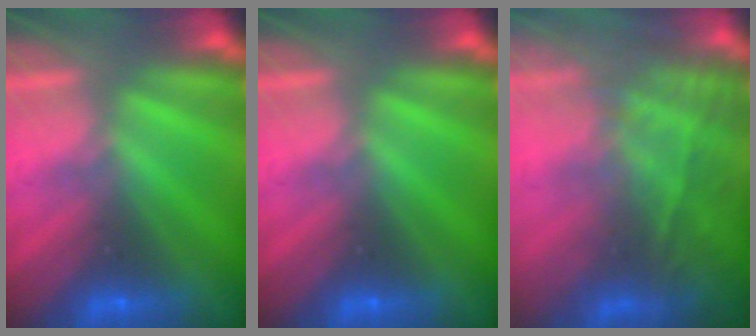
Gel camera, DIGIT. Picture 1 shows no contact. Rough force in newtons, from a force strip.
{"total": 0.0}
{"total": 11.3}